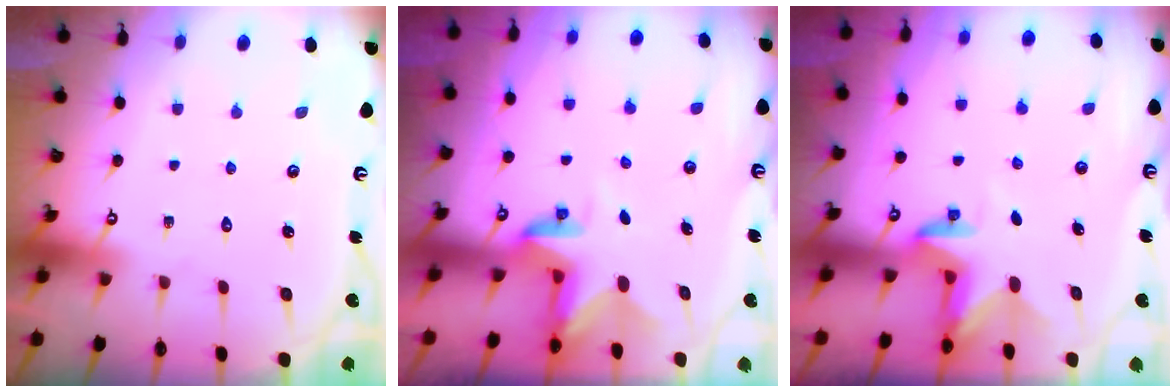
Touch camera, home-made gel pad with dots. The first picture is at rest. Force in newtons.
{"total": 3.2, "press": 3.2, "slide": 0.2}
{"total": 2.9, "press": 2.9, "slide": 0.1}